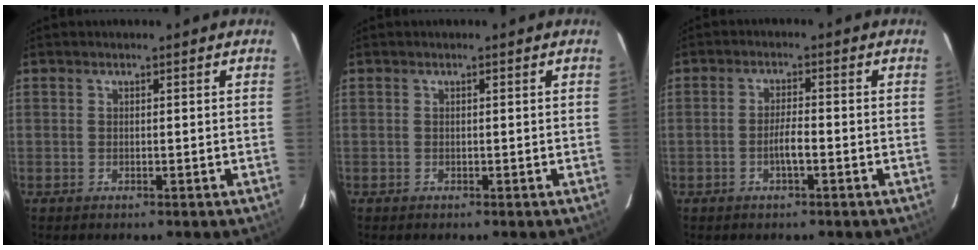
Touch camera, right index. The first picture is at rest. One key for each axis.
{"total": 0.0}
{"total": 2.9, "fx": -1.0, "fy": 0.3, "fz": 2.7, "tx": -0.047, "ty": 0.002, "tz": -0.019}